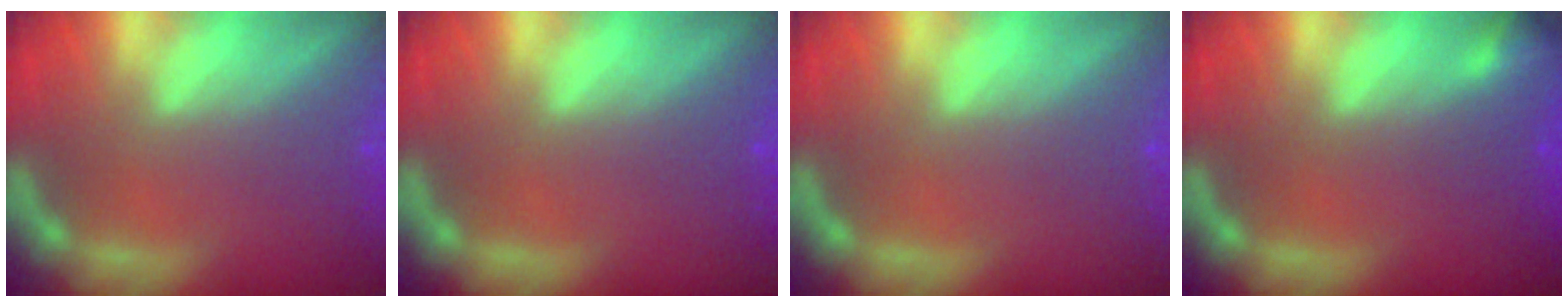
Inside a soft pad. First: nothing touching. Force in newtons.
{"total": 0.0}
{"total": 0.0}
{"total": 1.4}